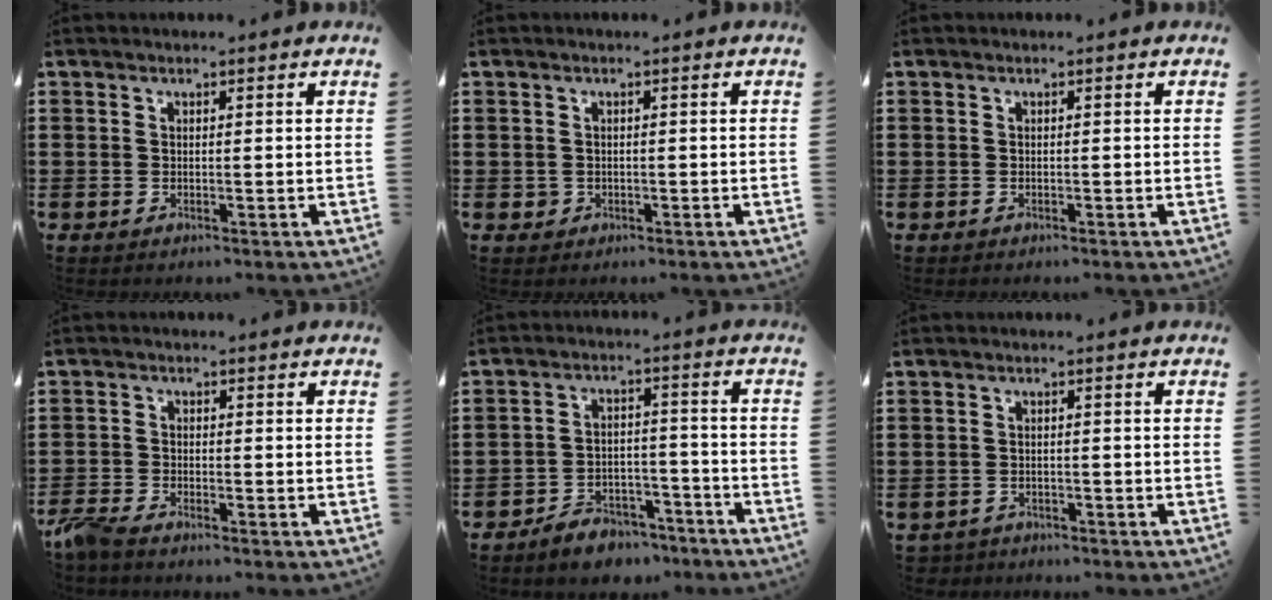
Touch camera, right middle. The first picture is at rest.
{"total": 0.7, "force": [-0.1, 0.7, 0.2], "torque": [-0.005, 0.006, -0.004]}
{"total": 0.0}
{"total": 2.8, "force": [-2.5, 0.4, 1.1], "torque": [-0.048, -0.004, -0.059]}
{"total": 5.2, "force": [-5.1, 1.3, 0.4], "torque": [-0.006, 0.018, -0.102]}
{"total": 1.7, "force": [-1.7, 0.4, -0.2], "torque": [-0.003, 0.001, -0.039]}